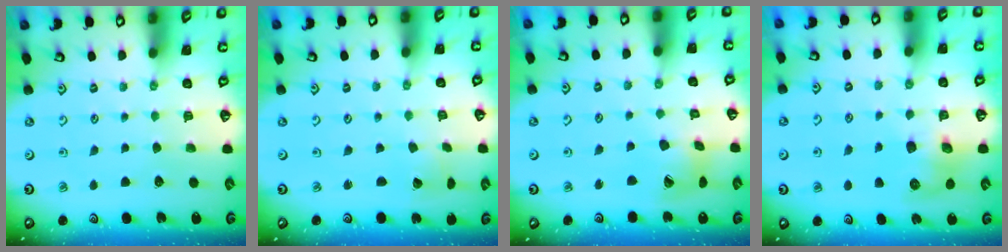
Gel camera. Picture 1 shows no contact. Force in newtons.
{"total": 2.1, "press": 2.1, "slide": 0.1}
{"total": 12.9, "press": 12.8, "slide": 1.7}
{"total": 9.3, "press": 9.2, "slide": 0.9}